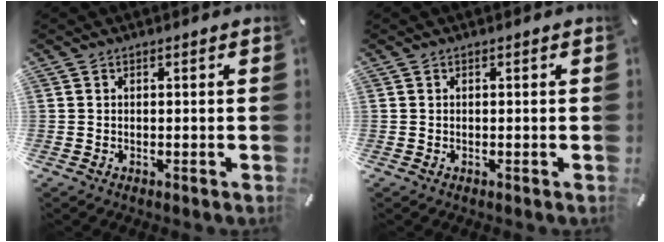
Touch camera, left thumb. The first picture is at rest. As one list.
[{"total": 0.0}]